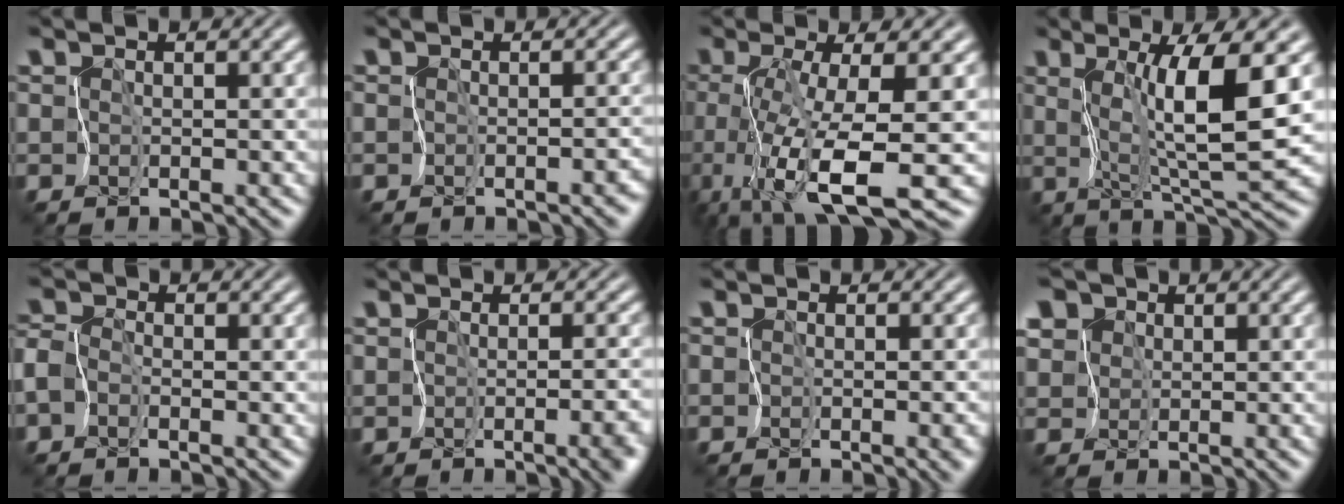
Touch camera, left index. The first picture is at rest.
{"total": 1.7, "force": [-1.2, 0.9, 0.7], "torque": [0.014, -0.003, -0.011]}
{"total": 9.0, "force": [-2.9, 1.6, 8.3], "torque": [-0.153, -0.015, -0.048]}
{"total": 5.8, "force": [1.6, 0.3, 5.5], "torque": [-0.101, -0.013, 0.035]}
{"total": 2.3, "force": [-1.4, 1.4, 1.1], "torque": [-0.024, 0.000, -0.036]}
{"total": 2.7, "force": [-1.6, 1.0, 2.0], "torque": [-0.006, -0.007, -0.013]}
{"total": 2.1, "force": [-1.0, 1.1, 1.4], "torque": [-0.002, -0.007, -0.009]}
{"total": 8.9, "force": [4.9, 6.4, 3.8], "torque": [-0.092, 0.028, 0.060]}